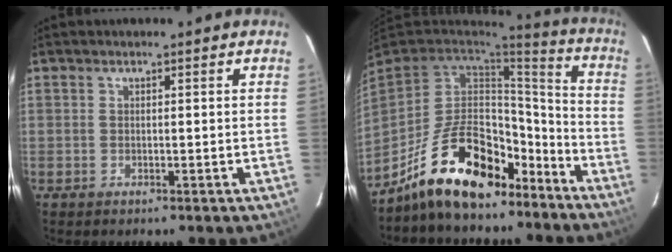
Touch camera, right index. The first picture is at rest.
{"total": 21.4, "force": [-15.0, 10.2, 11.5], "torque": [-0.224, 0.036, -0.219]}